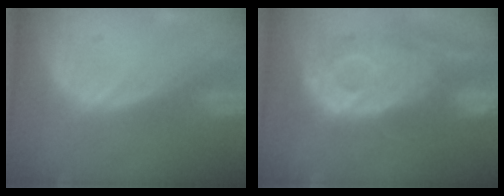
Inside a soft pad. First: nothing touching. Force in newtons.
{"total": 12.0, "press": 10.8, "slide": 5.3}